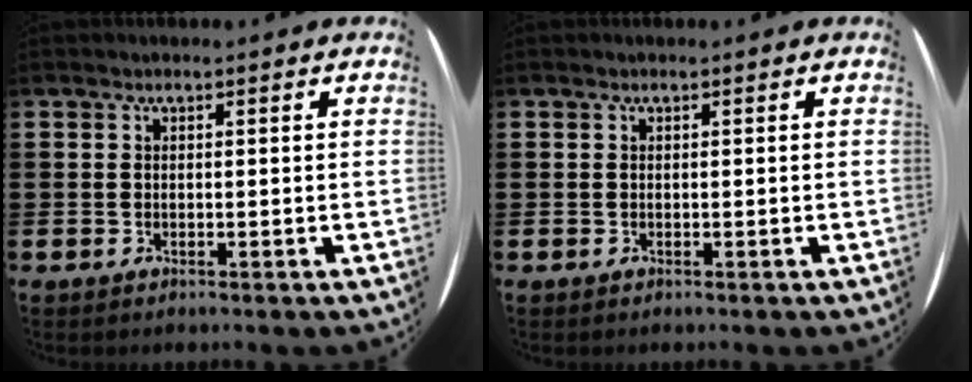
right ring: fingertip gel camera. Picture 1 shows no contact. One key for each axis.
{"total": 0.0}